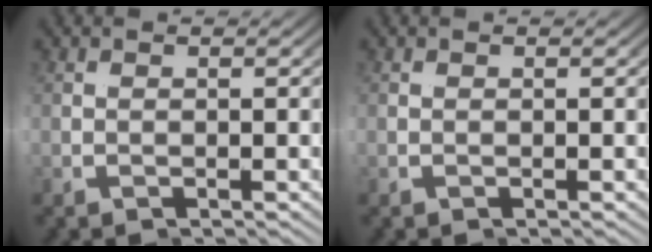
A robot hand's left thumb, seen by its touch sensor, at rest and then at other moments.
{"total": 0.0}